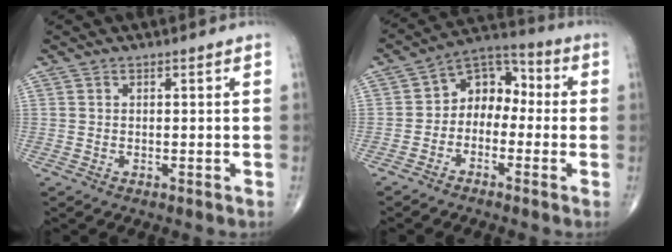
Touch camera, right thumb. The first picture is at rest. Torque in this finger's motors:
{"motor_torque": [-0.19, 0.42, 0.07, -0.01, 0.01]}